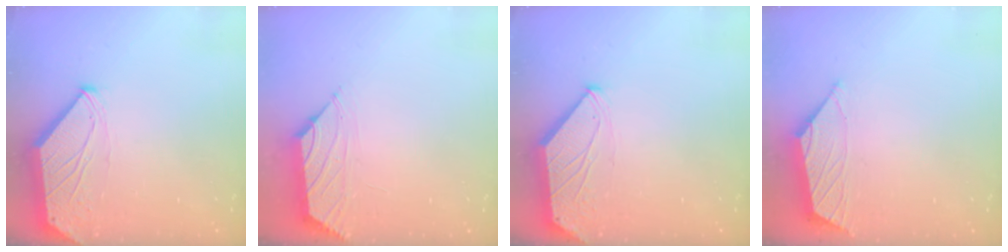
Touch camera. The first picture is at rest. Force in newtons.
{"total": 0.9, "press": 0.7, "slide": 0.4}
{"total": 0.5, "press": 0.5, "slide": 0.3}
{"total": 1.1, "press": 1.1, "slide": 0.2}